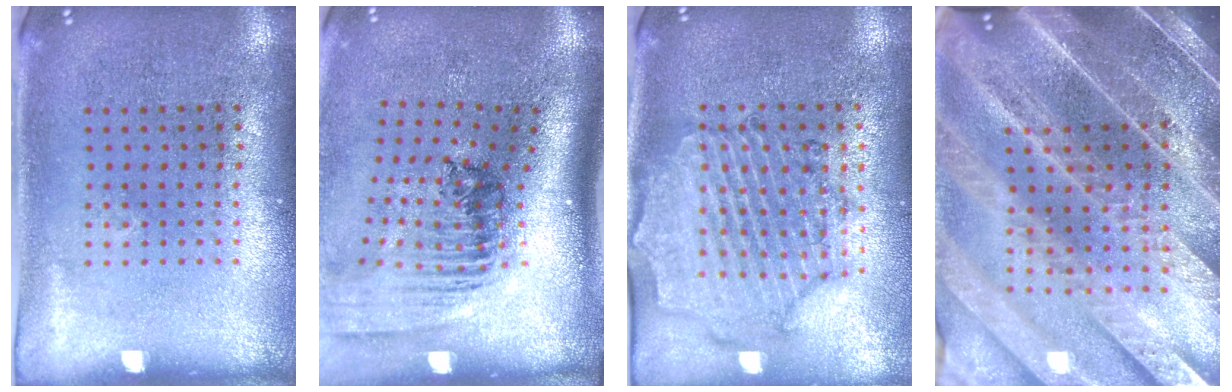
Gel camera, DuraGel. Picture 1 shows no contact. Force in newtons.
{"total": 2.4, "press": 1.6, "slide": 1.8}
{"total": 1.7, "press": 1.6, "slide": 0.3}
{"total": 5.5, "press": 4.7, "slide": 2.9}